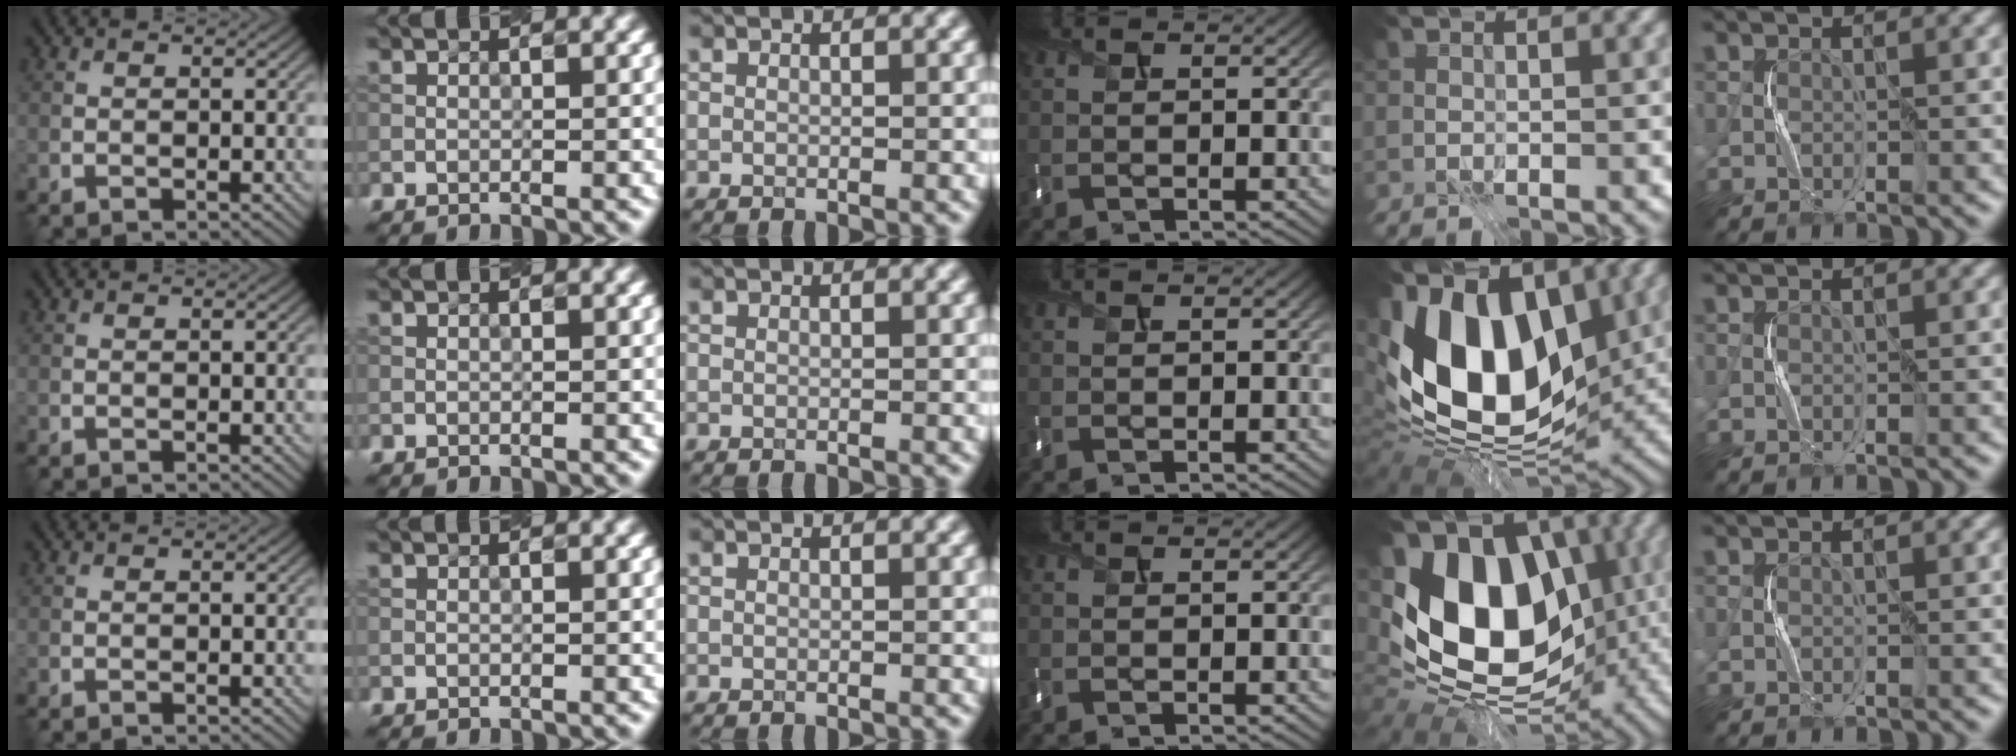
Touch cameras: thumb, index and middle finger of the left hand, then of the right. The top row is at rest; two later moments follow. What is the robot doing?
{"motion": "press", "object": "mouse"}